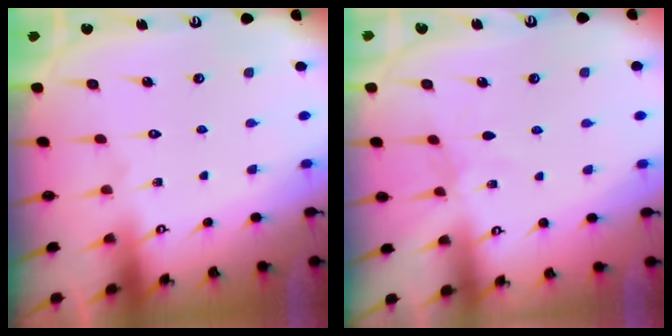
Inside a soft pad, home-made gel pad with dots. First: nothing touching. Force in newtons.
{"total": 2.3, "press": 2.3, "slide": 0.4}